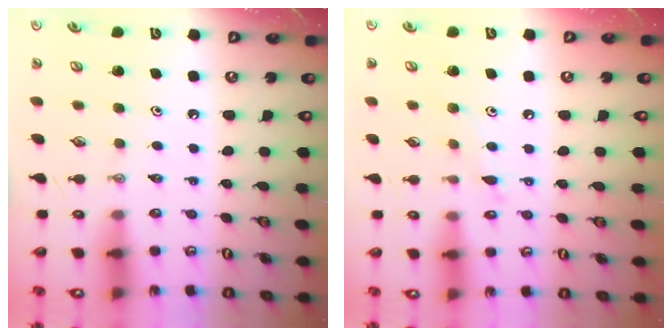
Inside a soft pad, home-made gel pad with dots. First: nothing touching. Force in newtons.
{"total": 6.0, "press": 5.9, "slide": 0.5}